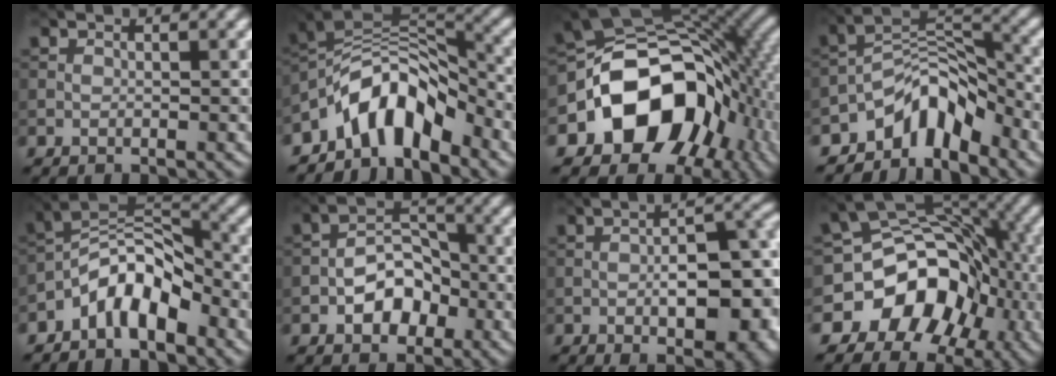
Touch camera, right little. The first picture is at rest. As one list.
[{"total": 7.1, "force": [-4.6, 3.4, 4.1], "torque": [-0.052, 0.008, -0.097]}, {"total": 13.2, "force": [-4.3, 9.7, 7.8], "torque": [-0.109, 0.005, -0.092]}, {"total": 5.7, "force": [-4.2, 2.7, 2.8], "torque": [-0.025, 0.008, -0.085]}, {"total": 6.1, "force": [-3.6, 2.9, 4.0], "torque": [-0.062, 0.014, -0.079]}, {"total": 4.7, "force": [-1.7, 3.0, 3.2], "torque": [-0.045, 0.008, -0.032]}, {"total": 11.1, "force": [-2.8, 5.1, 9.5], "torque": [-0.131, -0.005, -0.036]}, {"total": 10.2, "force": [-4.3, 7.8, 5.1], "torque": [-0.068, 0.014, -0.084]}]